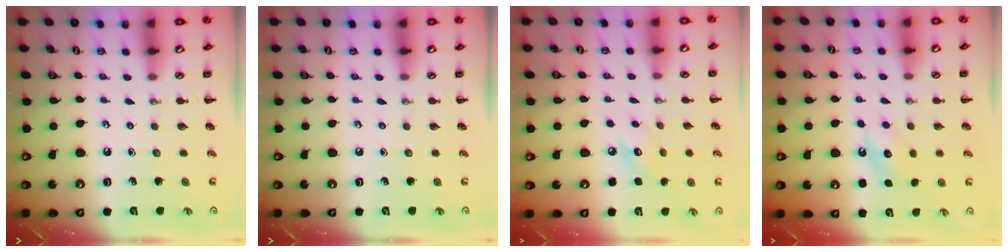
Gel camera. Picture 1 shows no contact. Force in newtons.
{"total": 0.0}
{"total": 6.9, "press": 6.9, "slide": 1.1}
{"total": 6.5, "press": 6.4, "slide": 1.5}